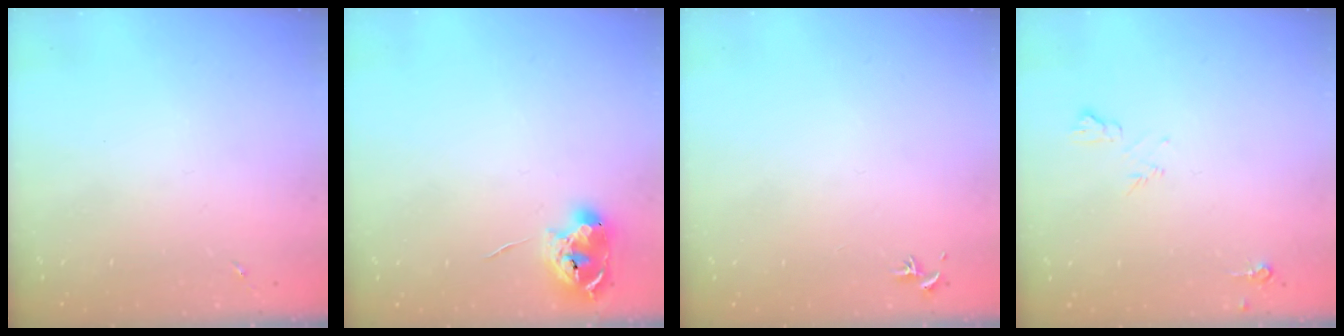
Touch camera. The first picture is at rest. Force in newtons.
{"total": 9.6, "press": 9.6, "slide": 0.6}
{"total": 0.8, "press": 0.7, "slide": 0.3}
{"total": 6.4, "press": 6.3, "slide": 1.2}